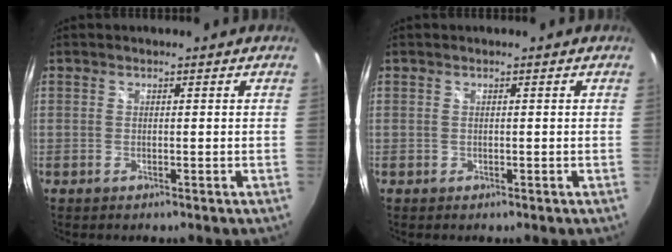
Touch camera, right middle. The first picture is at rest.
{"total": 0.0}